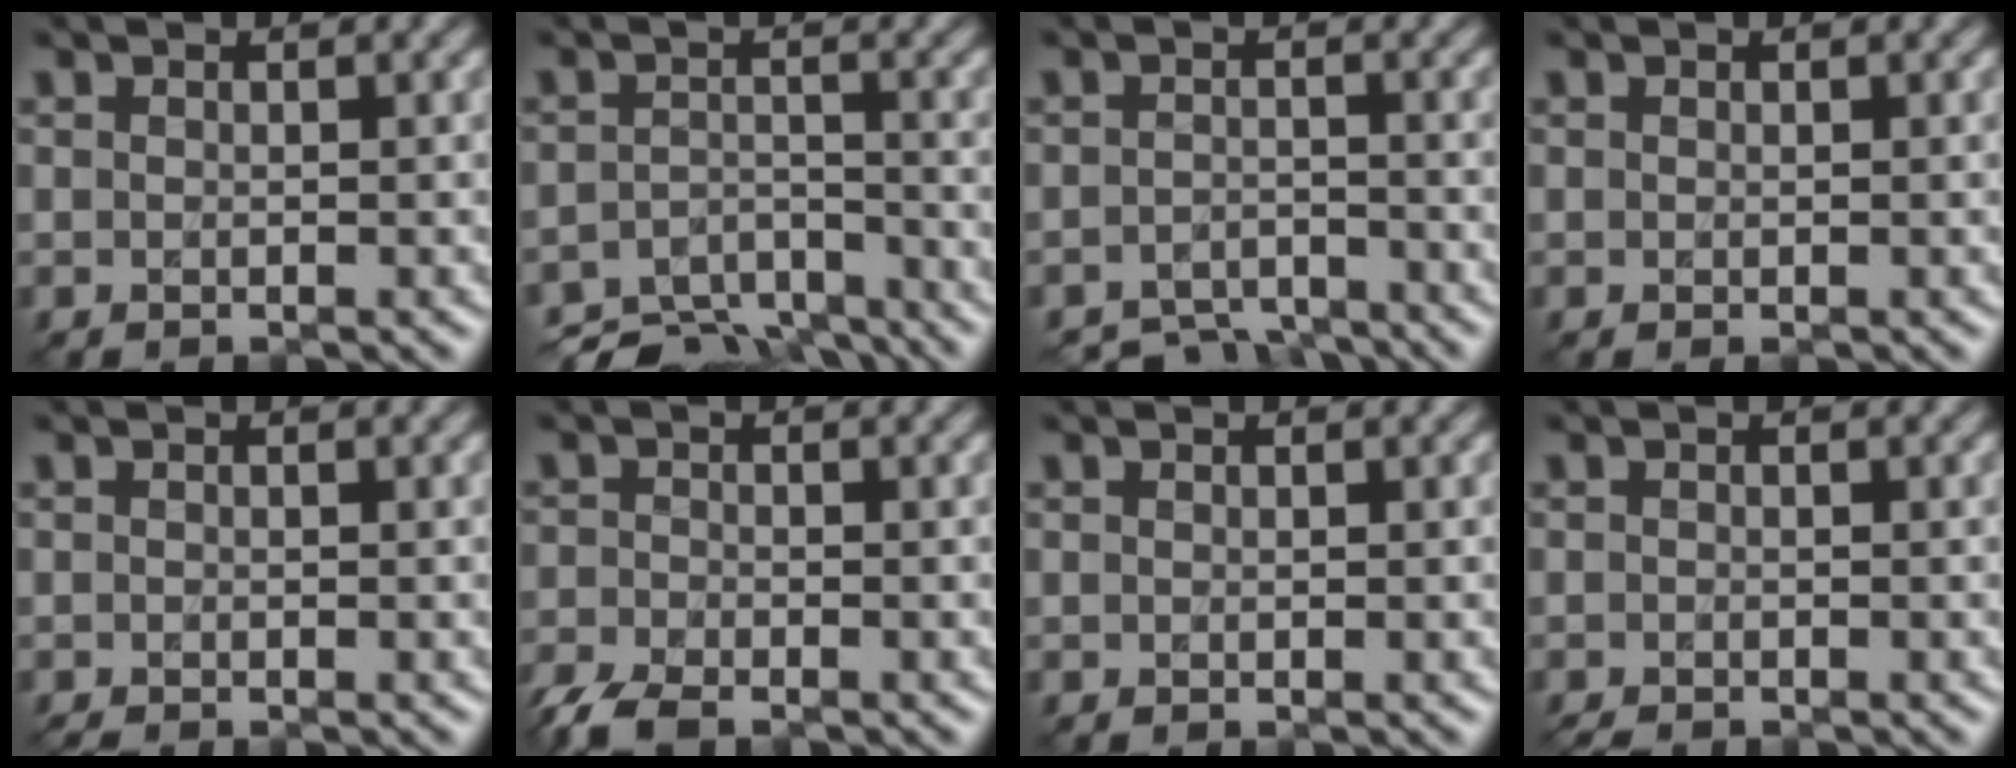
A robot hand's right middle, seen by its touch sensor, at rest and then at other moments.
{"total": 8.0, "force": [-7.3, 2.2, 2.2], "torque": [-0.036, -0.026, -0.113]}
{"total": 4.7, "force": [-4.6, 0.8, 0.4], "torque": [-0.007, -0.016, -0.075]}
{"total": 0.0}
{"total": 0.7, "force": [-0.6, 0.1, 0.4], "torque": [-0.010, -0.005, -0.010]}
{"total": 5.1, "force": [-4.3, 1.6, 2.2], "torque": [-0.046, -0.019, -0.086]}
{"total": 0.0}
{"total": 1.2, "force": [-1.0, 0.1, 0.5], "torque": [-0.012, -0.009, -0.020]}